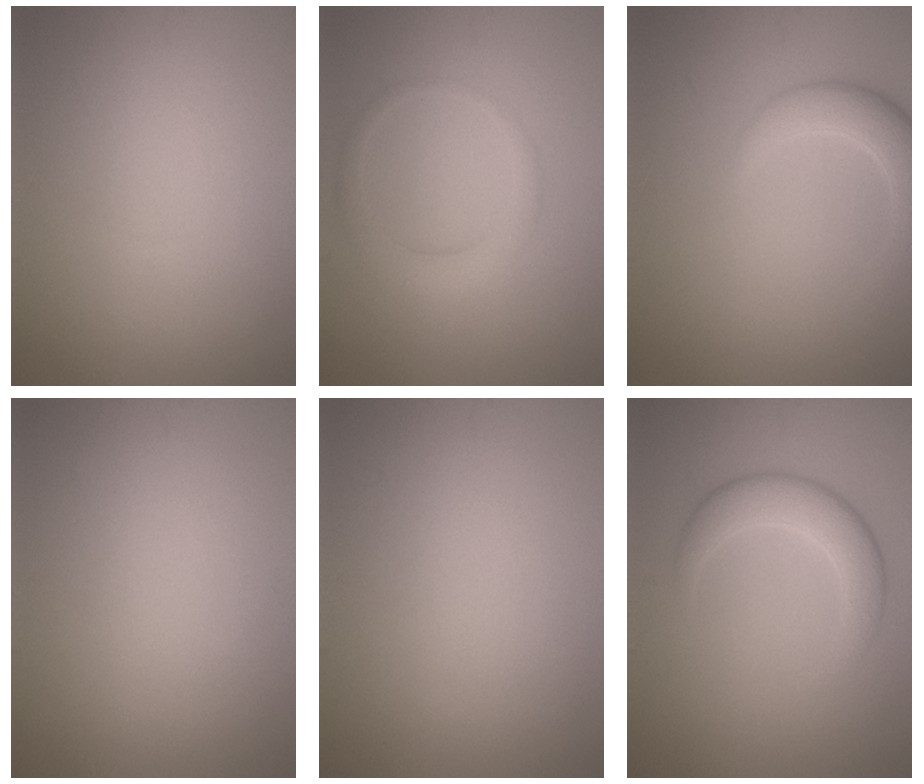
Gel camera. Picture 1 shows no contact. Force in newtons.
{"total": 2.4, "press": 2.4, "slide": 0.1}
{"total": 3.6, "press": 3.6, "slide": 0.2}
{"total": 0.0}
{"total": 0.0}
{"total": 3.1, "press": 3.1, "slide": 0.2}